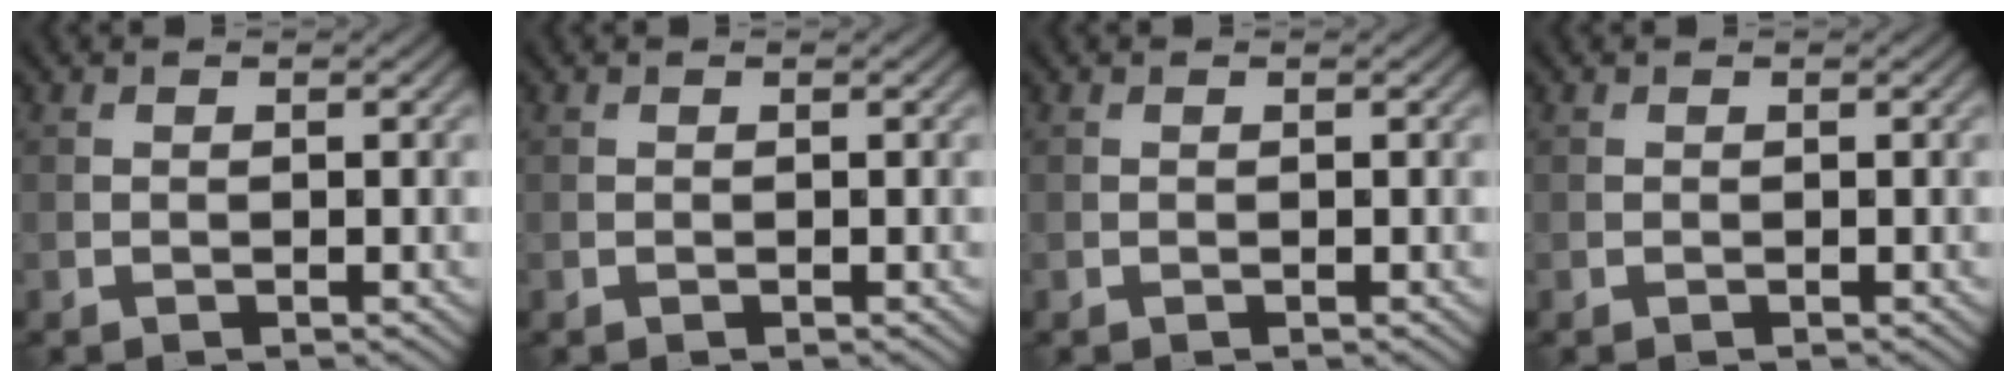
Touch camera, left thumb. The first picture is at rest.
{"total": 0.0}
{"total": 0.0}
{"total": 0.0}